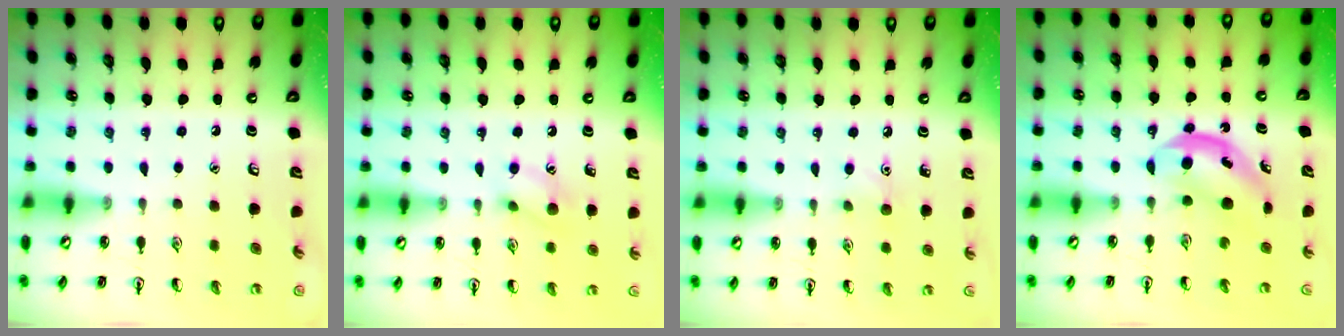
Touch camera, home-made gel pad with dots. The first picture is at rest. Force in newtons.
{"total": 8.3, "press": 8.3, "slide": 0.7}
{"total": 4.4, "press": 4.2, "slide": 1.4}
{"total": 5.2, "press": 5.1, "slide": 0.7}